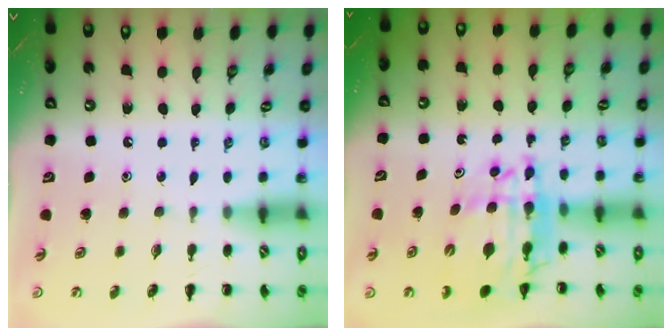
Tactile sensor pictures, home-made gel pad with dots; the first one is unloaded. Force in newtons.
{"total": 14.2, "press": 13.7, "slide": 3.8}